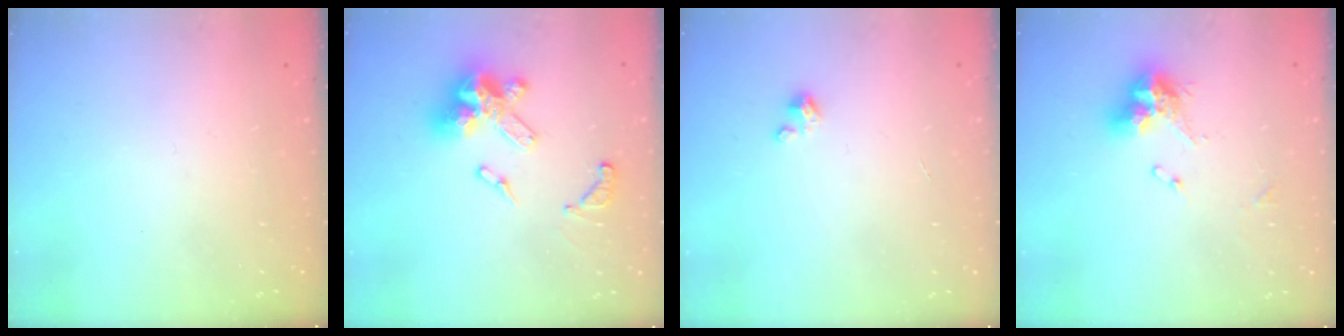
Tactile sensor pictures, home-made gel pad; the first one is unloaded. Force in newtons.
{"total": 17.1, "press": 17.0, "slide": 2.0}
{"total": 2.0, "press": 1.9, "slide": 0.3}
{"total": 9.9, "press": 9.8, "slide": 1.1}